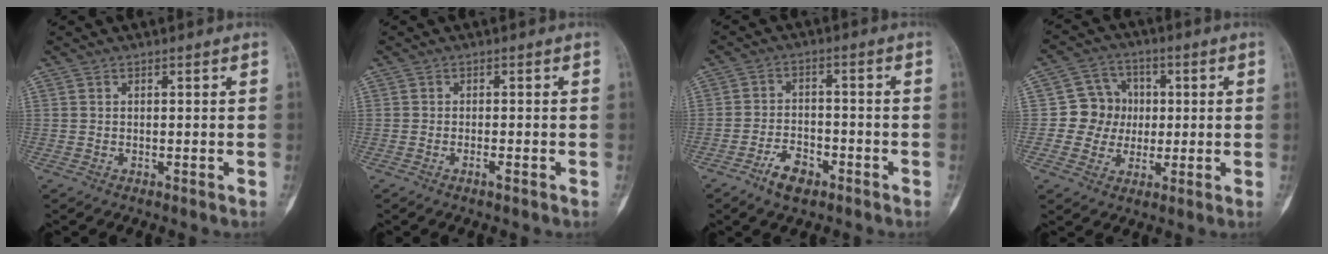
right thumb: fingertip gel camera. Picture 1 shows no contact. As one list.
[{"total": 1.2, "force": [-0.7, 0.1, 0.9], "torque": [-0.020, 0.001, -0.013]}, {"total": 5.8, "force": [-3.7, 3.0, 3.4], "torque": [-0.053, 0.023, -0.064]}, {"total": 8.2, "force": [0.2, 7.9, 2.3], "torque": [0.009, 0.016, -0.003]}]